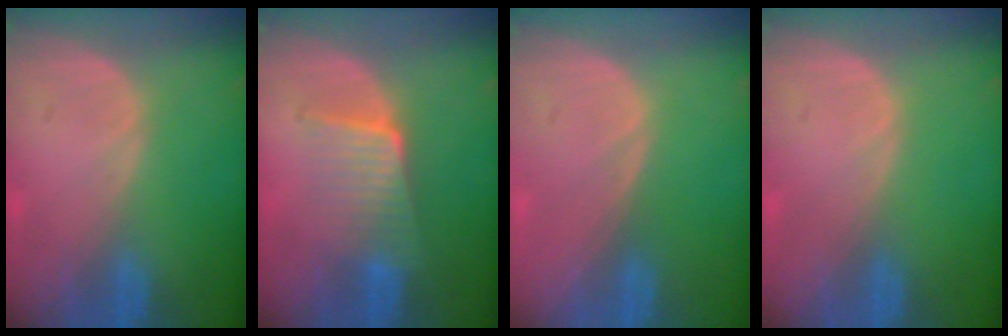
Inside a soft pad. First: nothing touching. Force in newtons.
{"total": 6.7, "press": 5.8, "slide": 3.4}
{"total": 0.0}
{"total": 0.0}